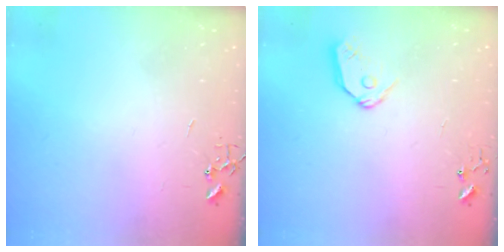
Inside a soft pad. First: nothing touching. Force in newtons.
{"total": 8.9, "press": 8.9, "slide": 1.0}